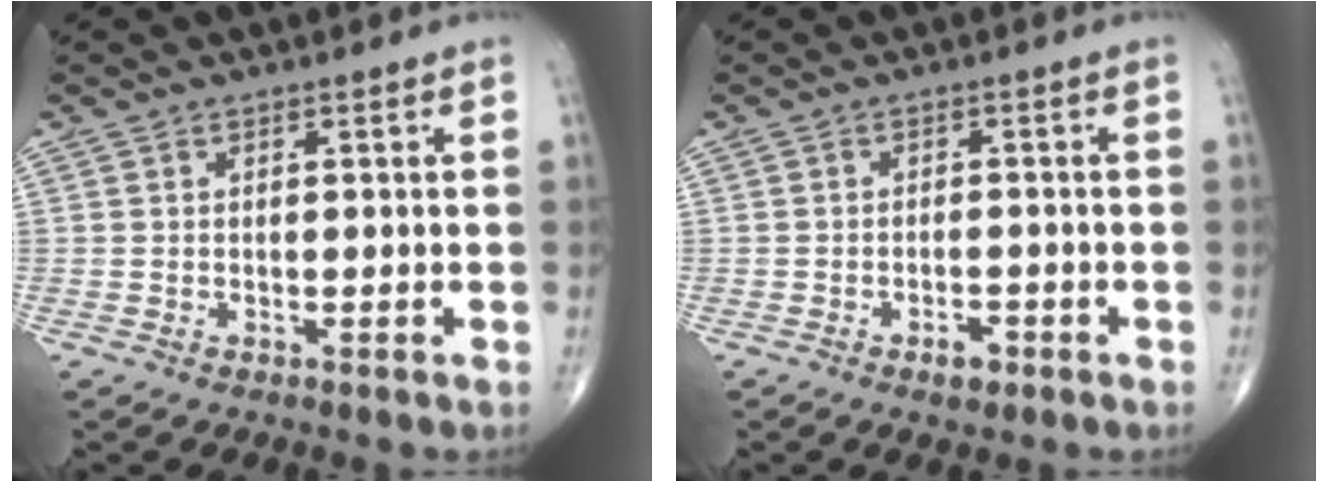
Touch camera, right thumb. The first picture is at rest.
{"total": 2.6, "force": [-1.5, 1.3, 1.6], "torque": [-0.020, 0.006, -0.022]}